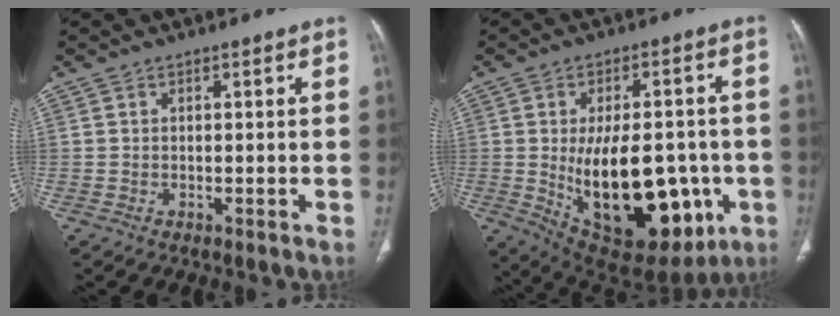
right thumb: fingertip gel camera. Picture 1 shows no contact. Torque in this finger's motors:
{"motor_torque": [2.04, 2.97, 2.33, -0.28, 0.18]}